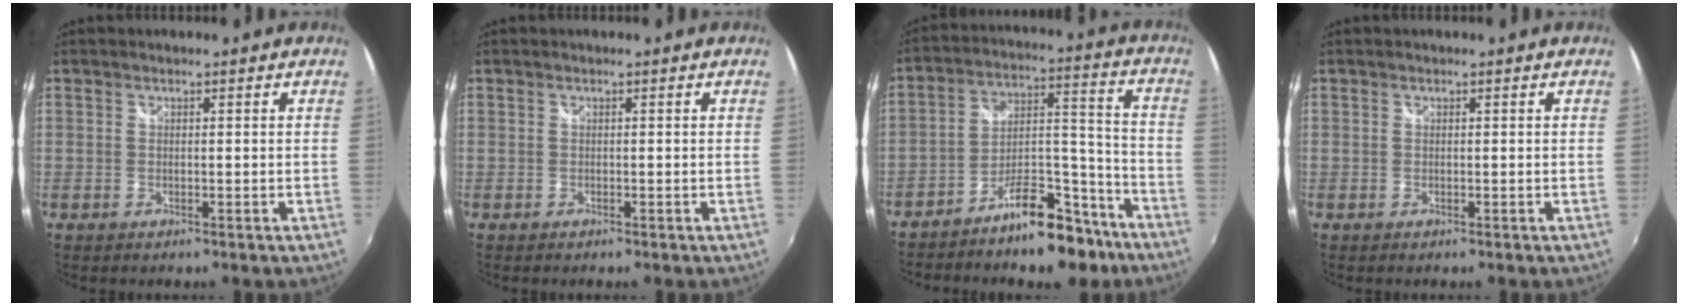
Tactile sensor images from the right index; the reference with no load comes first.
{"total": 0.0}
{"total": 13.8, "force": [-10.4, 4.9, 7.7], "torque": [-0.117, 0.050, -0.157]}
{"total": 0.0}